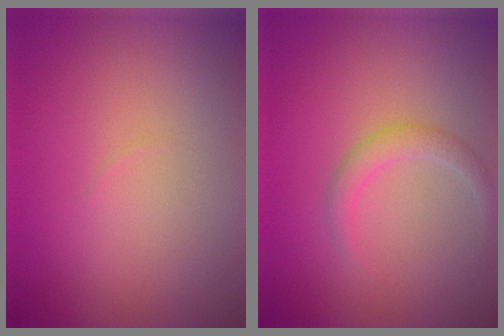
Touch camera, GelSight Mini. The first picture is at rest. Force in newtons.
{"total": 1.7, "press": 1.7, "slide": 0.1}